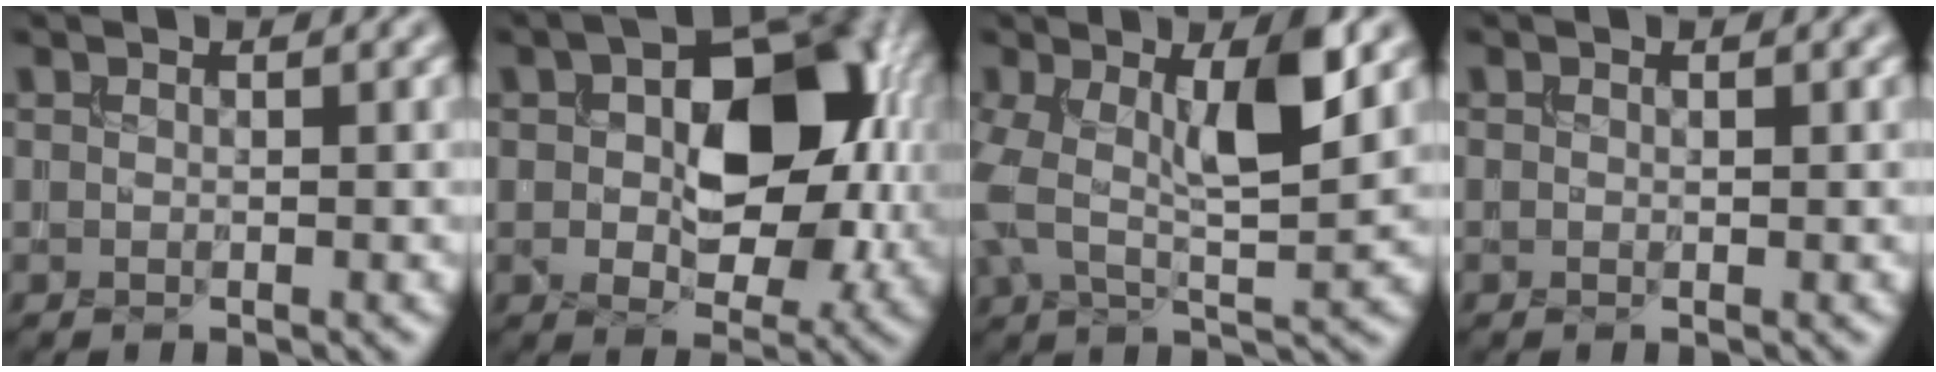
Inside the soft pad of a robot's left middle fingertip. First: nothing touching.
{"total": 11.5, "force": [1.4, 6.8, 9.2], "torque": [-0.126, 0.007, 0.019]}
{"total": 8.0, "force": [1.3, 3.0, 7.3], "torque": [-0.138, 0.006, 0.019]}
{"total": 0.0}